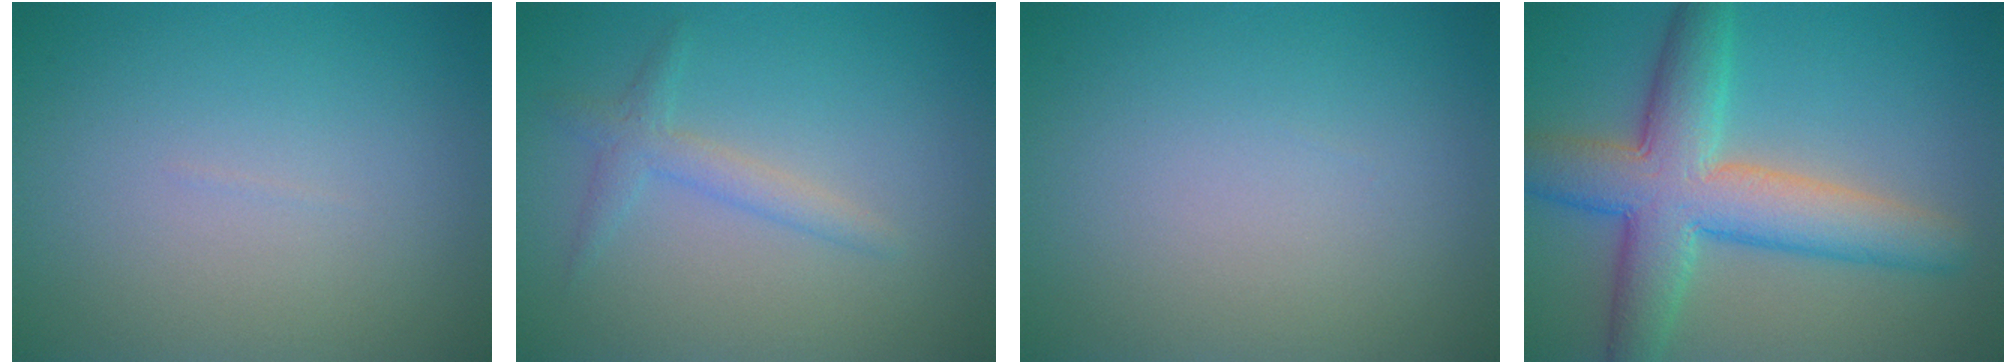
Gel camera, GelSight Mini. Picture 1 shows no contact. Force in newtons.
{"total": 1.9, "press": 1.9, "slide": 0.1}
{"total": 0.0}
{"total": 8.5, "press": 8.5, "slide": 0.4}